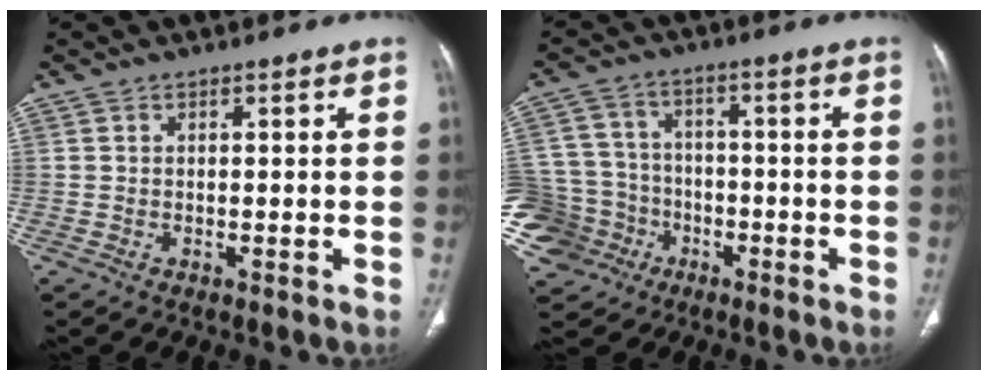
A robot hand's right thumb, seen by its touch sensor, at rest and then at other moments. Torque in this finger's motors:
{"motor_torque": [0.20, -0.02, -0.26, -0.93, 0.01]}